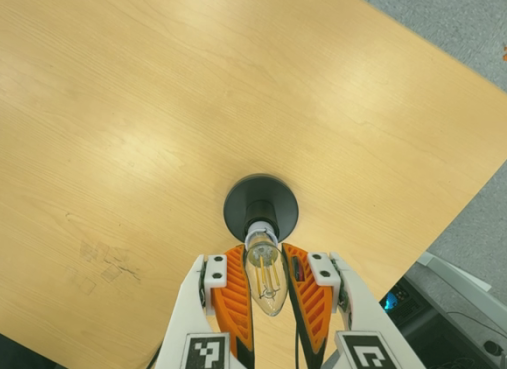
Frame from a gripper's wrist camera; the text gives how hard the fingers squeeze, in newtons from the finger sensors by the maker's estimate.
{"total": 19.6, "left": 21.5, "right": 17.7}